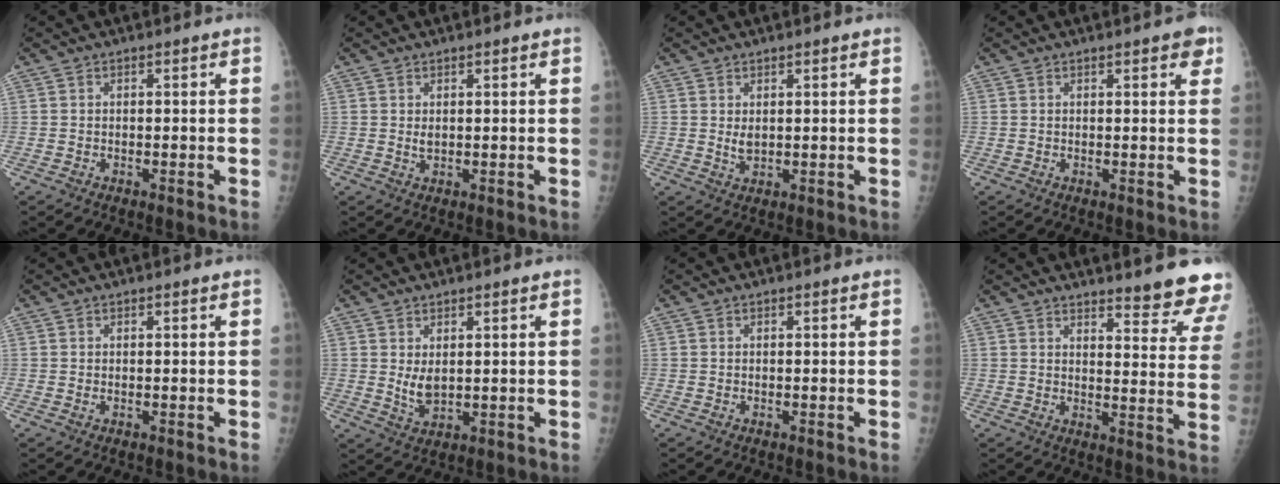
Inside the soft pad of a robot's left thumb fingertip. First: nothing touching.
{"total": 1.6, "force": [0.8, 0.7, 1.2], "torque": [-0.021, -0.005, 0.016]}
{"total": 2.4, "force": [1.0, 1.1, 1.8], "torque": [-0.029, -0.011, 0.021]}
{"total": 3.5, "force": [2.0, 1.2, 2.7], "torque": [-0.021, -0.003, 0.019]}
{"total": 0.7, "force": [0.4, 0.2, 0.5], "torque": [-0.013, 0.005, 0.006]}
{"total": 4.1, "force": [1.4, 2.1, 3.3], "torque": [-0.053, -0.019, 0.032]}
{"total": 0.0}
{"total": 13.1, "force": [11.8, 1.9, 5.6], "torque": [-0.039, -0.101, 0.131]}